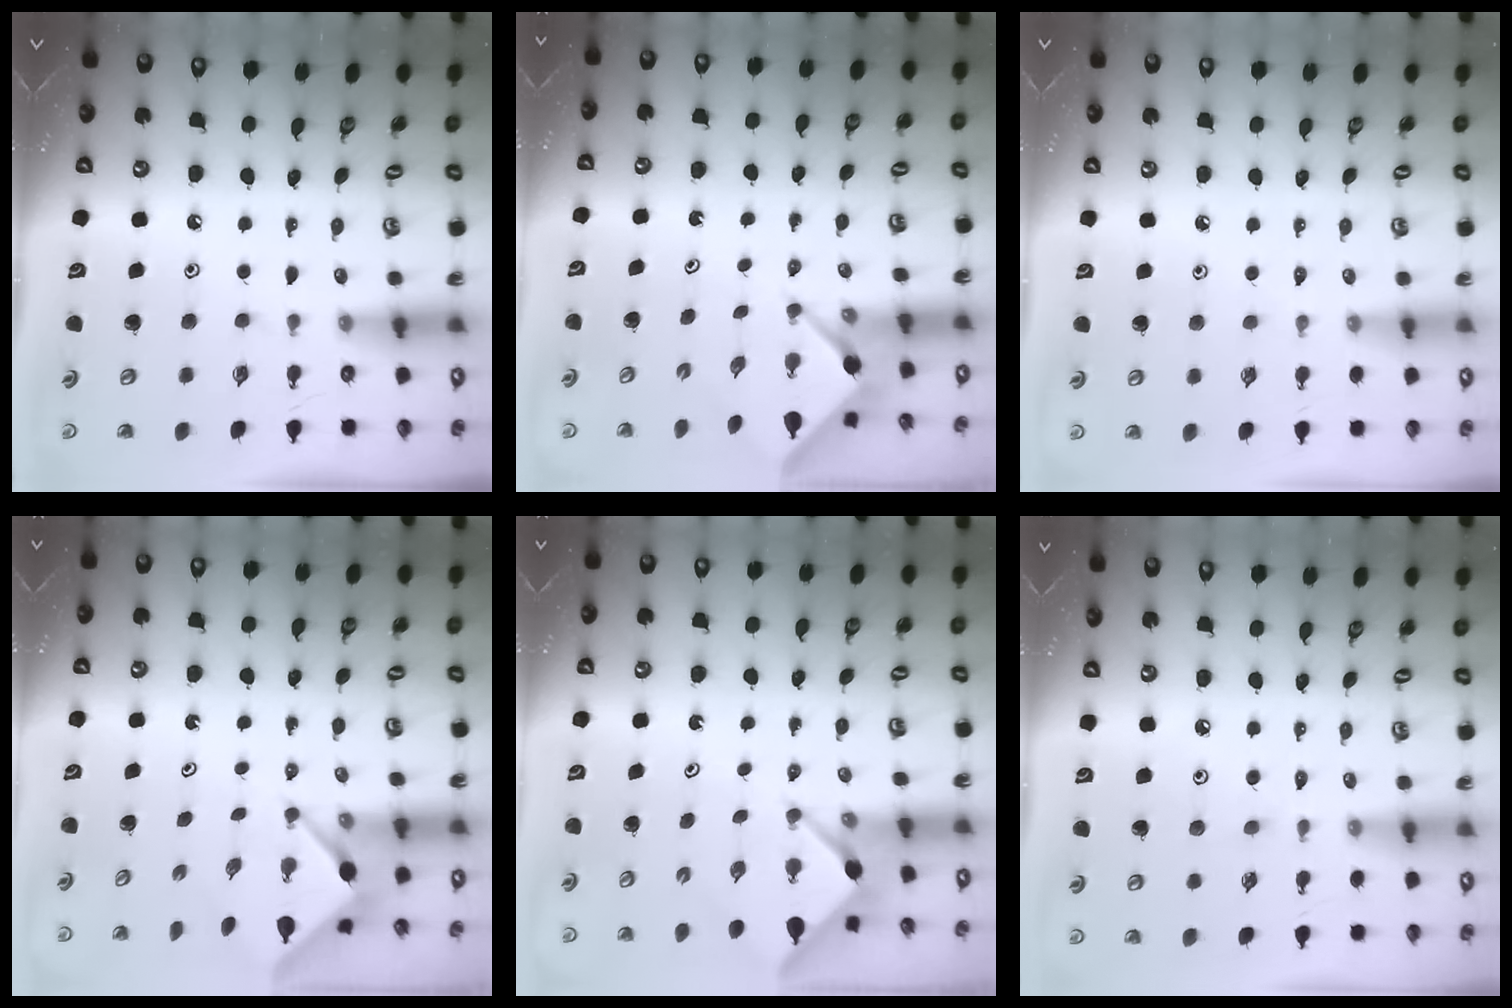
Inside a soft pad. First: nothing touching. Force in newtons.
{"total": 2.4, "press": 2.4, "slide": 0.3}
{"total": 0.6, "press": 0.6, "slide": 0.3}
{"total": 3.0, "press": 3.0, "slide": 0.2}
{"total": 2.4, "press": 2.4, "slide": 0.3}
{"total": 5.4, "press": 5.3, "slide": 1.0}